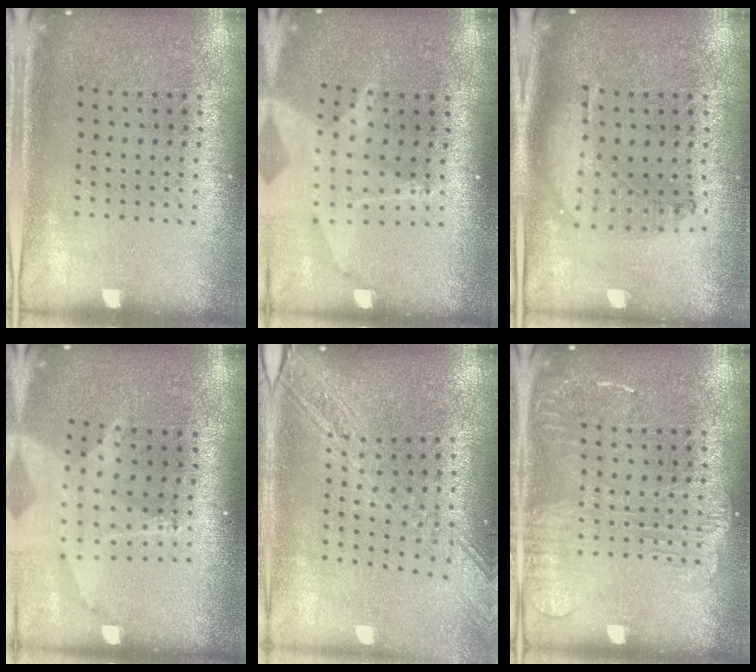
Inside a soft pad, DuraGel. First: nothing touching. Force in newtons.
{"total": 2.0, "press": 1.5, "slide": 1.2}
{"total": 0.9, "press": 0.9, "slide": 0.3}
{"total": 1.8, "press": 1.5, "slide": 1.1}
{"total": 2.6, "press": 2.1, "slide": 1.6}
{"total": 2.2, "press": 2.2, "slide": 0.3}